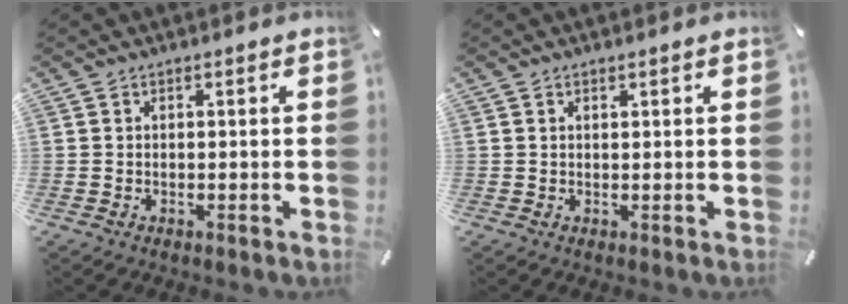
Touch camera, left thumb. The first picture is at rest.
{"total": 0.6, "force": [0.4, 0.3, 0.3], "torque": [-0.005, 0.002, 0.007]}